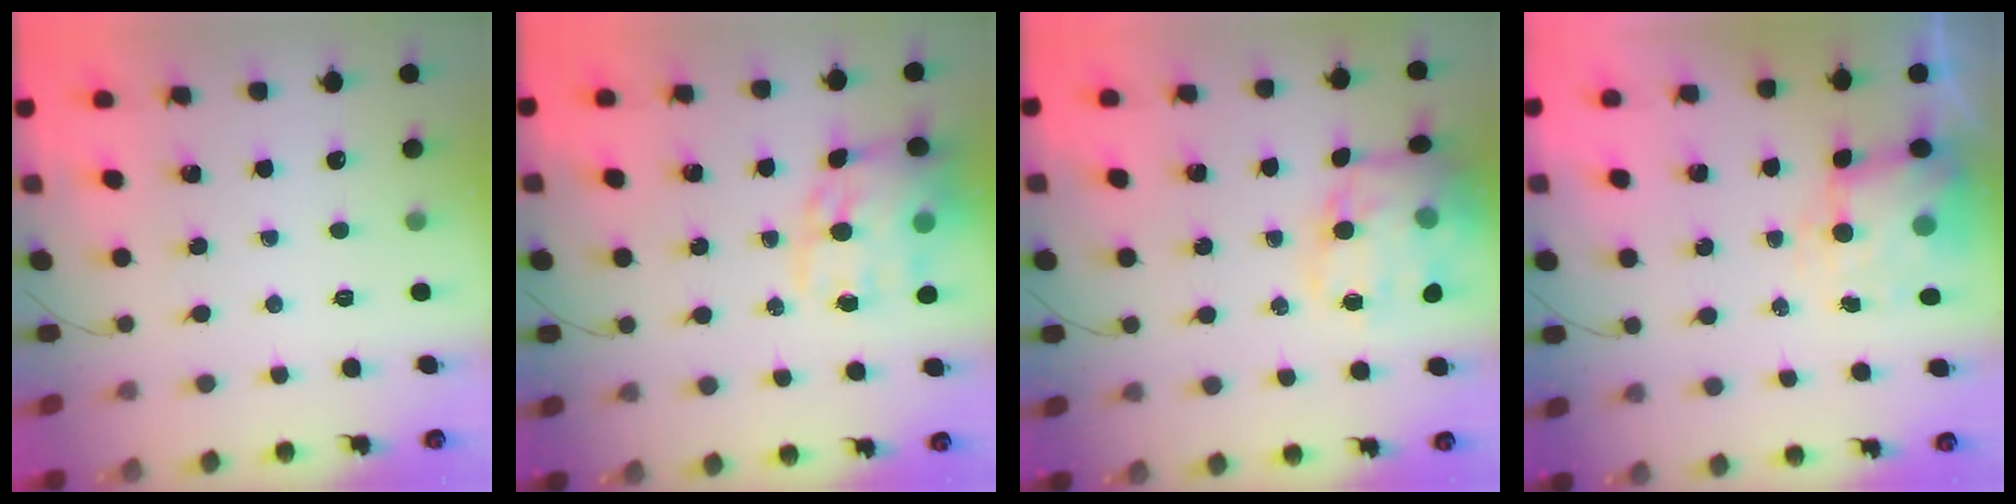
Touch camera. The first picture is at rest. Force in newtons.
{"total": 16.6, "press": 16.1, "slide": 4.2}
{"total": 17.2, "press": 17.0, "slide": 2.7}
{"total": 6.0, "press": 5.9, "slide": 0.8}